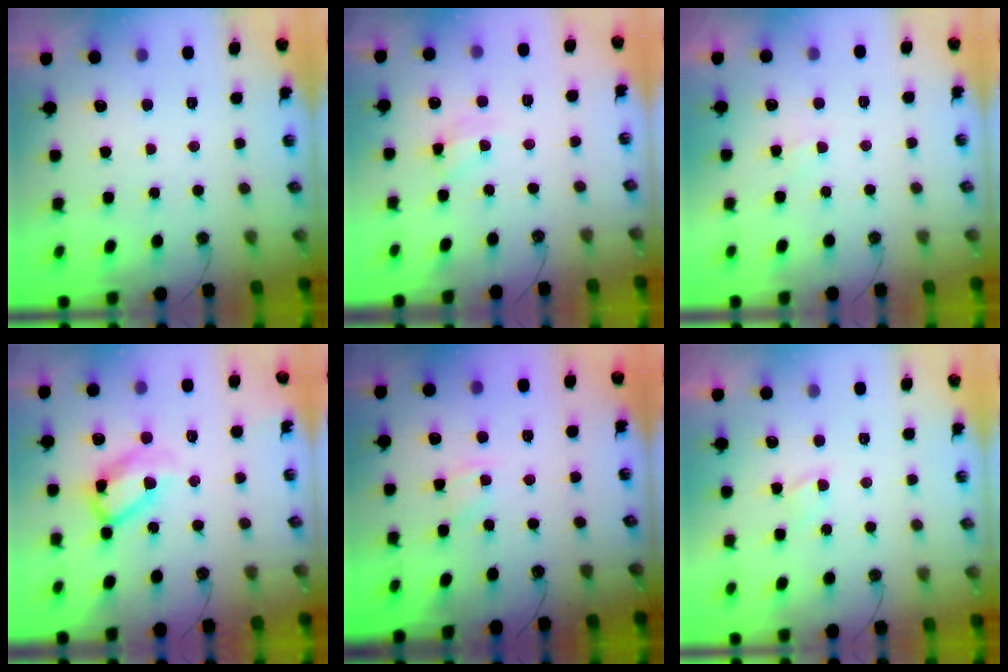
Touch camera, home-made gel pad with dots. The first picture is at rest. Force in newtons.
{"total": 5.8, "press": 5.8, "slide": 0.4}
{"total": 3.0, "press": 3.0, "slide": 0.4}
{"total": 13.8, "press": 13.8, "slide": 0.8}
{"total": 2.2, "press": 2.1, "slide": 0.4}
{"total": 2.3, "press": 2.2, "slide": 0.3}